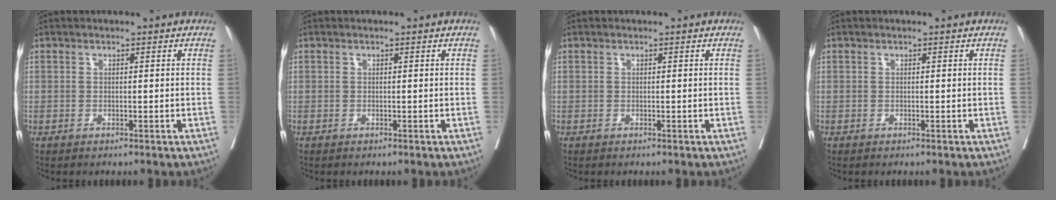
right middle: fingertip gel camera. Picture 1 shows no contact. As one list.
[{"total": 0.0}, {"total": 0.0}, {"total": 0.0}]